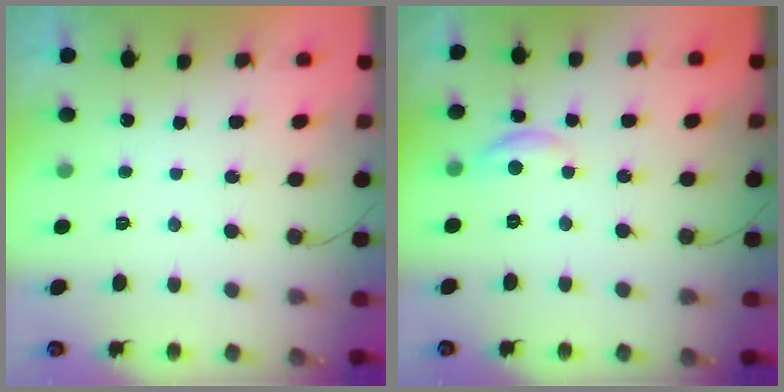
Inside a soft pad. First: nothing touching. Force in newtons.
{"total": 7.5, "press": 7.5, "slide": 0.5}